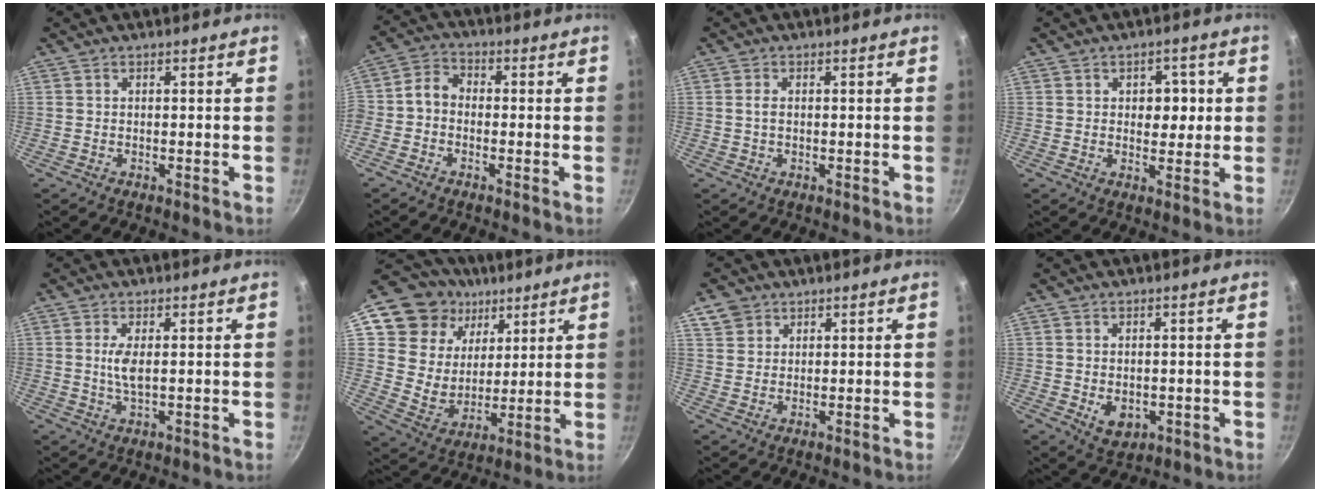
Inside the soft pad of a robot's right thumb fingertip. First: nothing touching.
{"total": 4.6, "force": [-1.2, 3.5, 2.7], "torque": [-0.045, 0.025, -0.039]}
{"total": 1.4, "force": [0.1, 0.8, 1.1], "torque": [-0.022, 0.001, 0.001]}
{"total": 5.4, "force": [0.9, 3.8, 3.7], "torque": [-0.018, -0.003, 0.009]}
{"total": 3.6, "force": [0.5, 1.2, 3.4], "torque": [-0.073, -0.004, 0.012]}
{"total": 18.7, "force": [8.9, 14.6, 7.5], "torque": [-0.104, -0.022, 0.168]}
{"total": 4.3, "force": [2.5, 3.4, 1.1], "torque": [-0.003, 0.003, 0.046]}
{"total": 4.9, "force": [-0.7, 3.6, 3.2], "torque": [-0.038, -0.007, 0.000]}